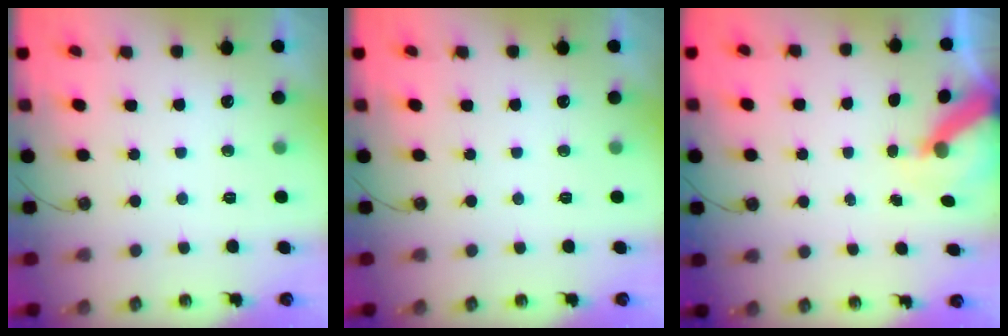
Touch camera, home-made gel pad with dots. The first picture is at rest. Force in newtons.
{"total": 0.0}
{"total": 6.8, "press": 6.8, "slide": 0.9}